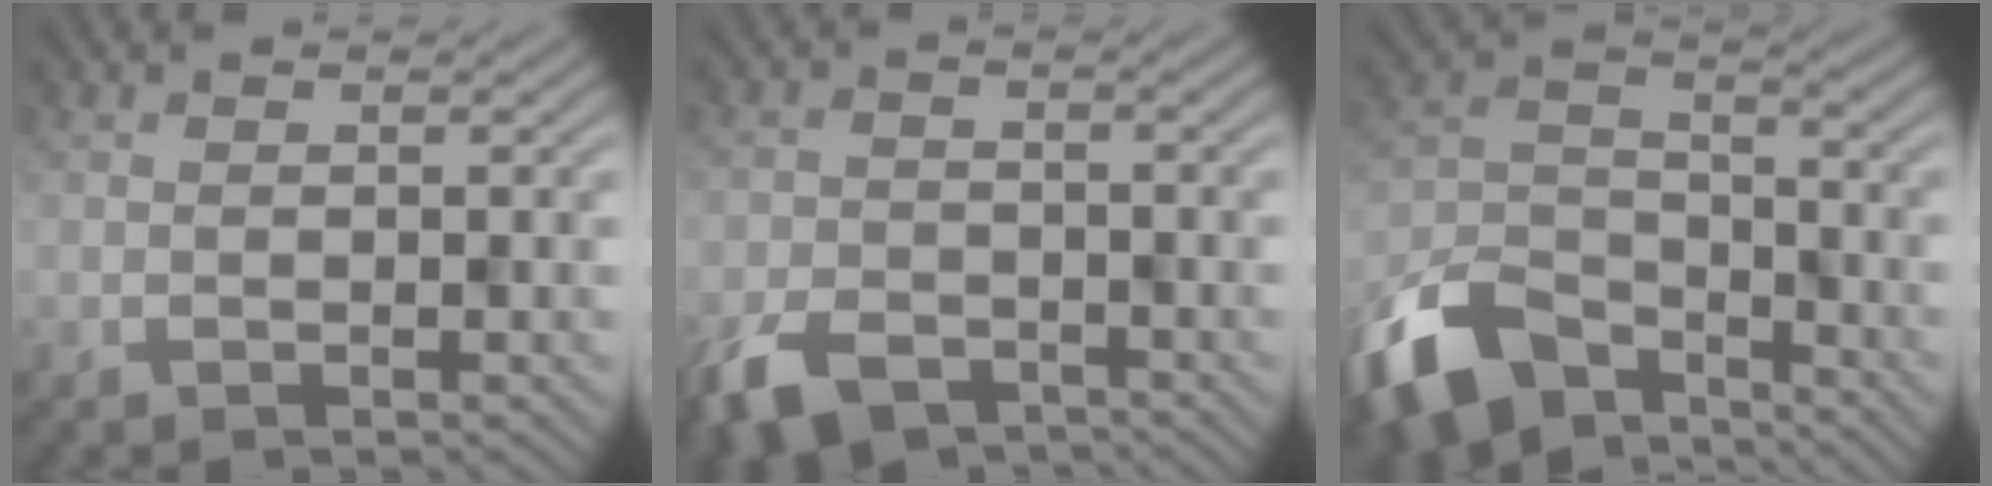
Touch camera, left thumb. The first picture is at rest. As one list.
[{"total": 6.2, "force": [-5.5, 2.3, 1.7], "torque": [-0.043, -0.016, -0.082]}, {"total": 11.6, "force": [-9.9, 4.6, 3.8], "torque": [-0.093, -0.017, -0.172]}]